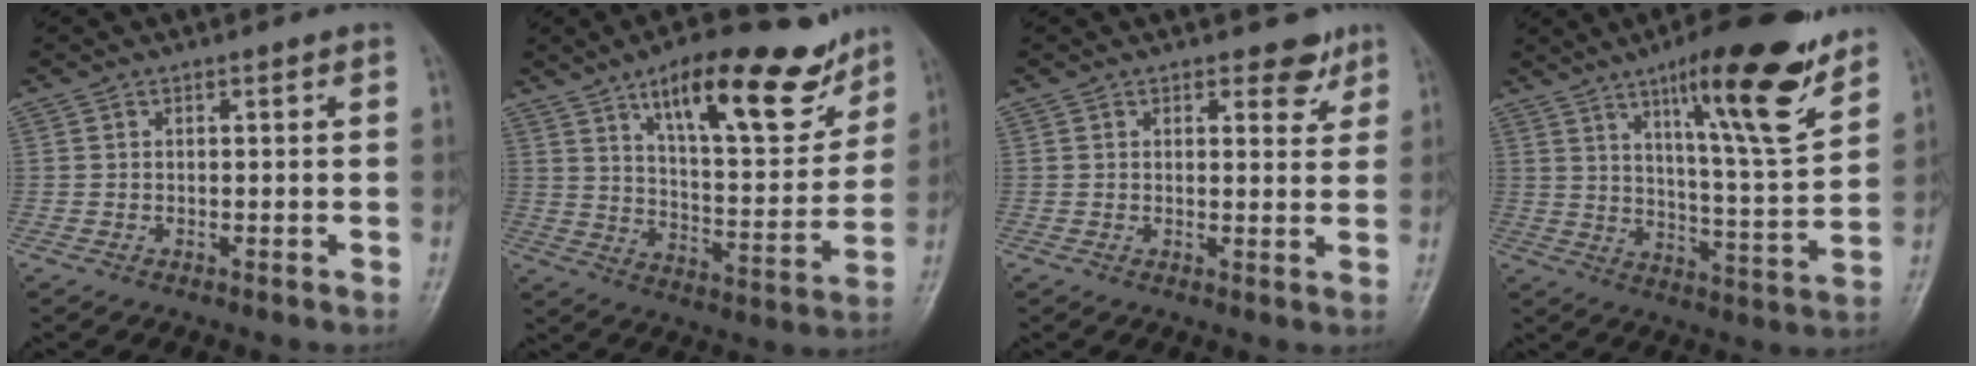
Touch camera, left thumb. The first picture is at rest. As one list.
[{"total": 20.8, "force": [12.8, 7.2, 14.7], "torque": [-0.177, -0.059, 0.202]}, {"total": 3.7, "force": [2.6, 2.0, 1.6], "torque": [0.004, -0.015, 0.032]}, {"total": 18.7, "force": [11.7, 3.1, 14.3], "torque": [-0.193, -0.066, 0.184]}]